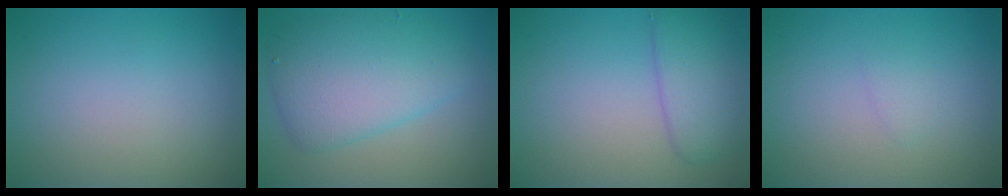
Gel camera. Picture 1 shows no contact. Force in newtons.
{"total": 6.3, "press": 6.3, "slide": 0.1}
{"total": 3.8, "press": 3.8, "slide": 0.2}
{"total": 0.8, "press": 0.8, "slide": 0.1}